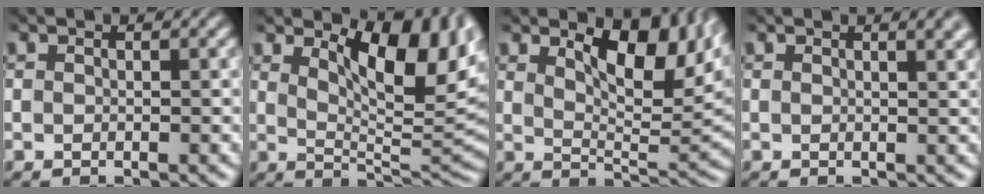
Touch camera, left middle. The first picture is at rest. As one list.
[{"total": 10.6, "force": [4.2, 4.3, 8.6], "torque": [-0.120, 0.001, 0.065]}, {"total": 9.1, "force": [3.8, 3.9, 7.3], "torque": [-0.115, 0.001, 0.060]}, {"total": 3.0, "force": [1.5, 1.2, 2.2], "torque": [-0.008, 0.007, 0.009]}]